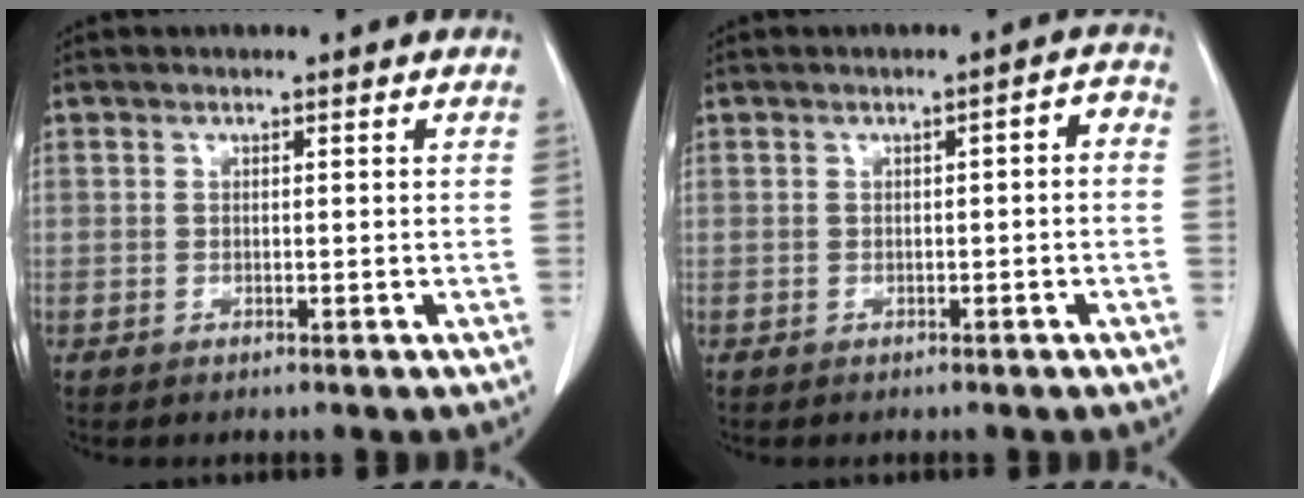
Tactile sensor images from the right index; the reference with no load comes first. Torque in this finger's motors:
{"motor_torque": [0.24, -0.19, 0.11, 0.03]}